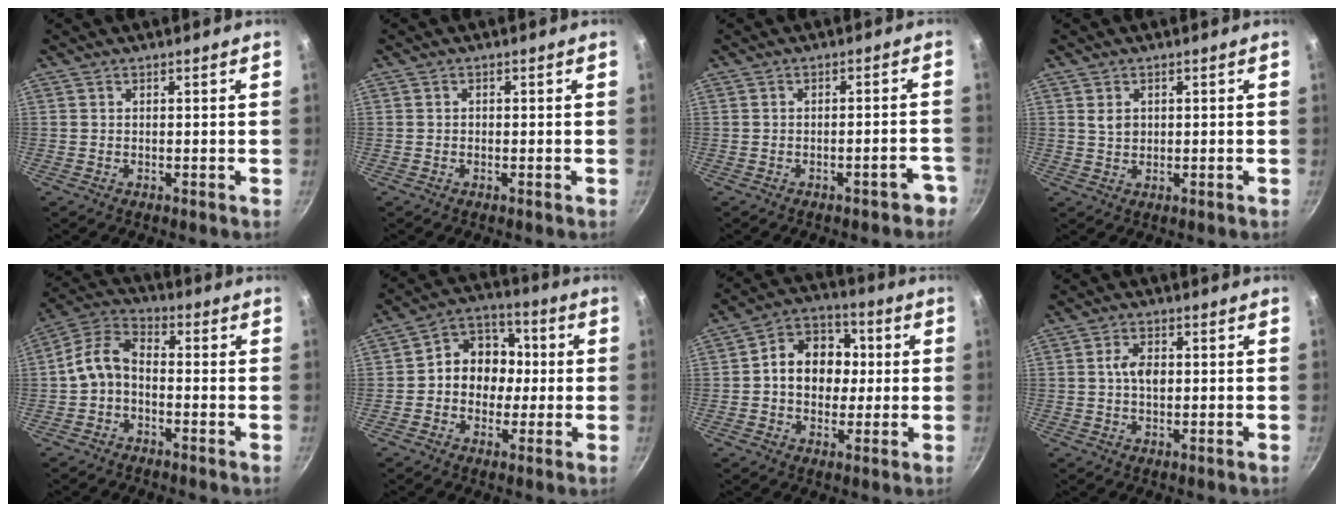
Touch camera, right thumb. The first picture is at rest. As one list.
[{"total": 0.6, "force": [-0.1, 0.5, 0.3], "torque": [-0.003, 0.004, -0.001]}, {"total": 4.3, "force": [-2.8, 1.5, 2.9], "torque": [-0.015, 0.036, -0.022]}, {"total": 2.3, "force": [0.6, 1.7, 1.4], "torque": [-0.020, -0.002, 0.014]}, {"total": 7.6, "force": [-1.8, 5.0, 5.4], "torque": [-0.102, 0.041, -0.049]}, {"total": 11.5, "force": [-0.2, 9.8, 6.1], "torque": [-0.040, 0.031, -0.023]}, {"total": 12.9, "force": [0.7, 10.3, 7.7], "torque": [-0.078, 0.022, -0.006]}, {"total": 4.1, "force": [0.2, 2.5, 3.3], "torque": [-0.050, 0.008, 0.000]}]